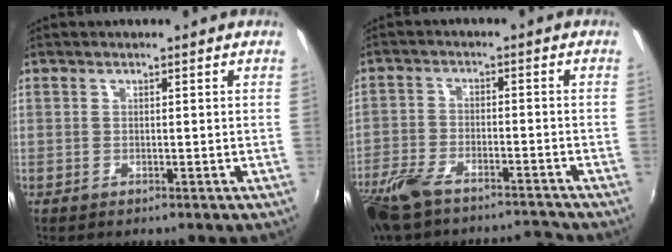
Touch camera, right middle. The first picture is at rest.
{"total": 12.1, "force": [-10.3, 3.5, 5.4], "torque": [-0.139, -0.014, -0.189]}